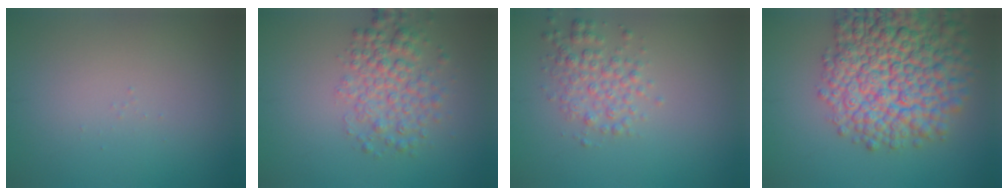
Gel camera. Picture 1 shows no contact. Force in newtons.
{"total": 4.3, "press": 4.3, "slide": 0.1}
{"total": 2.8, "press": 2.8, "slide": 0.0}
{"total": 13.2, "press": 13.1, "slide": 0.6}